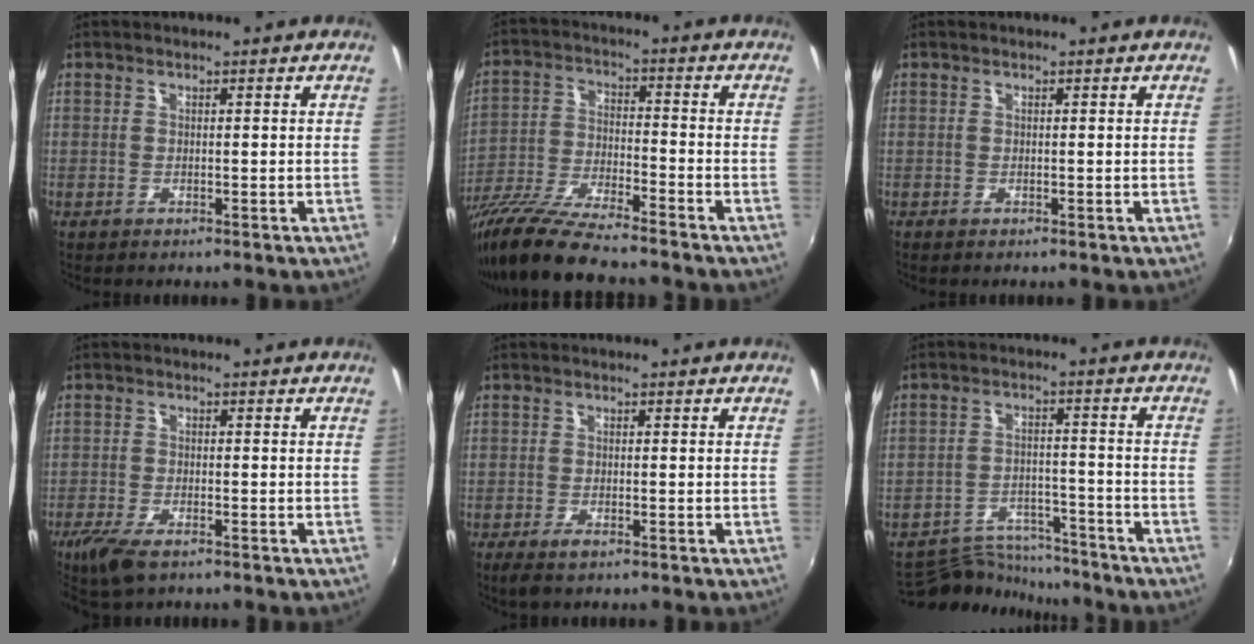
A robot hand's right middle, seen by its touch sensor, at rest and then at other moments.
{"total": 13.4, "force": [-11.3, 1.5, 7.0], "torque": [-0.145, -0.026, -0.210]}
{"total": 0.0}
{"total": 6.1, "force": [-4.3, 2.1, 3.8], "torque": [-0.098, -0.023, -0.082]}
{"total": 2.4, "force": [-1.6, 0.7, 1.7], "torque": [-0.034, -0.011, -0.027]}
{"total": 11.8, "force": [-11.1, 3.2, 2.5], "torque": [-0.069, 0.010, -0.170]}